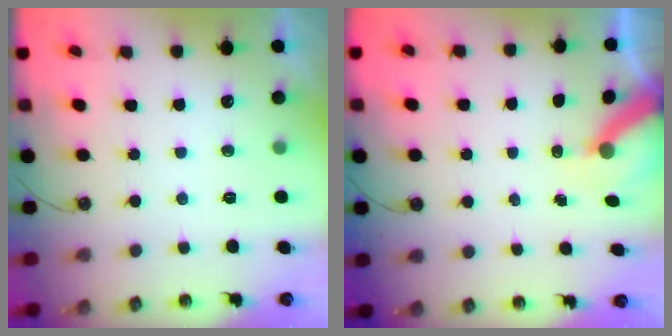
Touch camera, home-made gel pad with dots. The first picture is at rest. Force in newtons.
{"total": 6.4, "press": 6.4, "slide": 0.6}